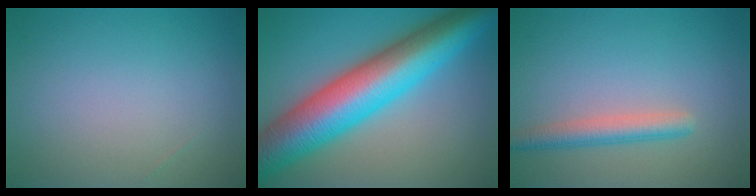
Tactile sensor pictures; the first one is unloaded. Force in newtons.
{"total": 13.1, "press": 13.1, "slide": 0.2}
{"total": 2.7, "press": 2.7, "slide": 0.3}